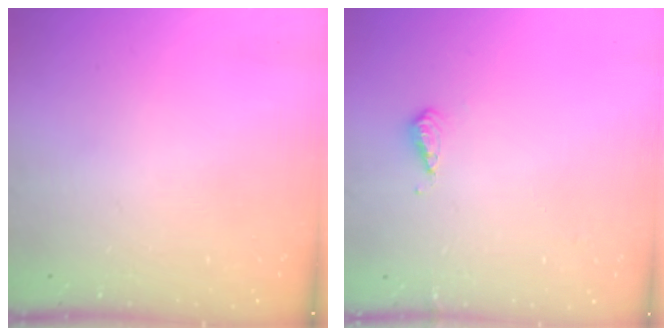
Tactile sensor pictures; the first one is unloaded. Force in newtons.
{"total": 3.7, "press": 3.6, "slide": 1.0}